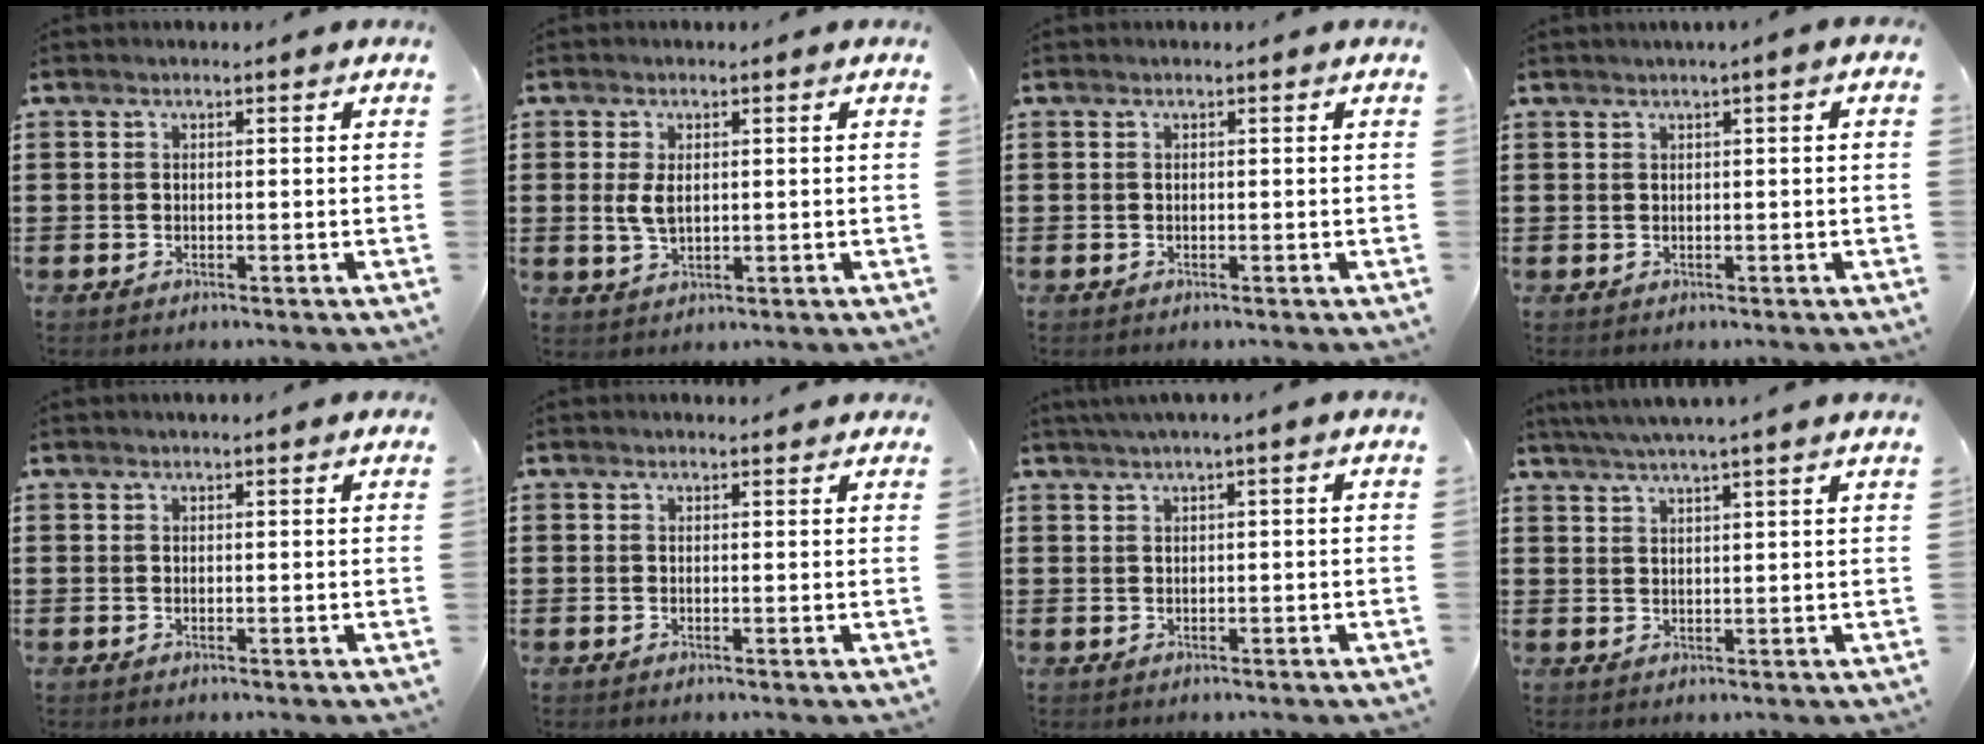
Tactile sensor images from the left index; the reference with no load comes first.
{"total": 3.4, "force": [0.5, 1.9, 2.9], "torque": [-0.073, 0.001, 0.003]}
{"total": 0.0}
{"total": 1.1, "force": [0.3, -0.1, 1.0], "torque": [-0.016, -0.005, 0.006]}
{"total": 0.7, "force": [0.6, 0.0, 0.4], "torque": [-0.008, 0.001, 0.011]}
{"total": 0.8, "force": [0.8, 0.2, 0.2], "torque": [-0.005, 0.001, 0.016]}
{"total": 1.3, "force": [0.5, -0.3, 1.2], "torque": [-0.020, -0.003, 0.010]}
{"total": 3.7, "force": [3.3, -0.8, 1.4], "torque": [-0.036, -0.008, 0.059]}